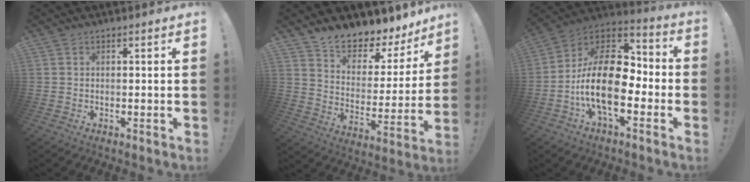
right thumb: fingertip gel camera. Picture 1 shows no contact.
{"total": 9.1, "force": [8.4, 2.5, 2.2], "torque": [-0.041, -0.087, 0.144]}
{"total": 20.2, "force": [-4.5, 10.2, 16.8], "torque": [-0.318, 0.014, -0.070]}